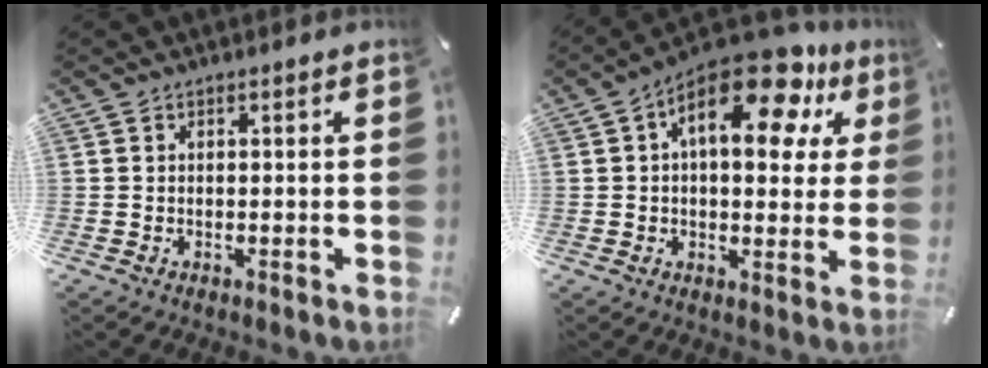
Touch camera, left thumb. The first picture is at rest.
{"total": 16.2, "force": [8.0, 7.6, 11.8], "torque": [-0.170, -0.040, 0.130]}